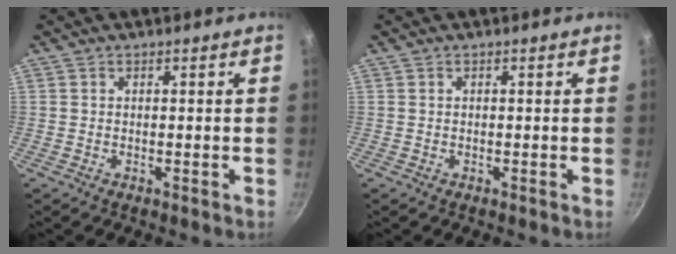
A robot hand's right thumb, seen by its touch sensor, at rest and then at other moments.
{"total": 0.0}